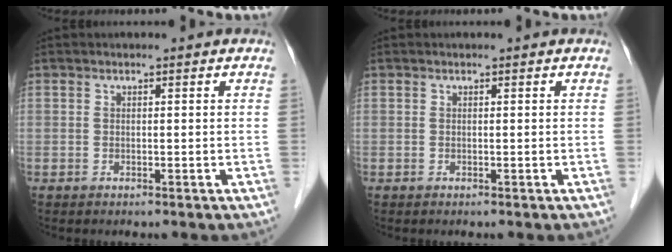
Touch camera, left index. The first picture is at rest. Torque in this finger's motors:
{"motor_torque": [0.04, 0.04, -0.01, 0.00]}